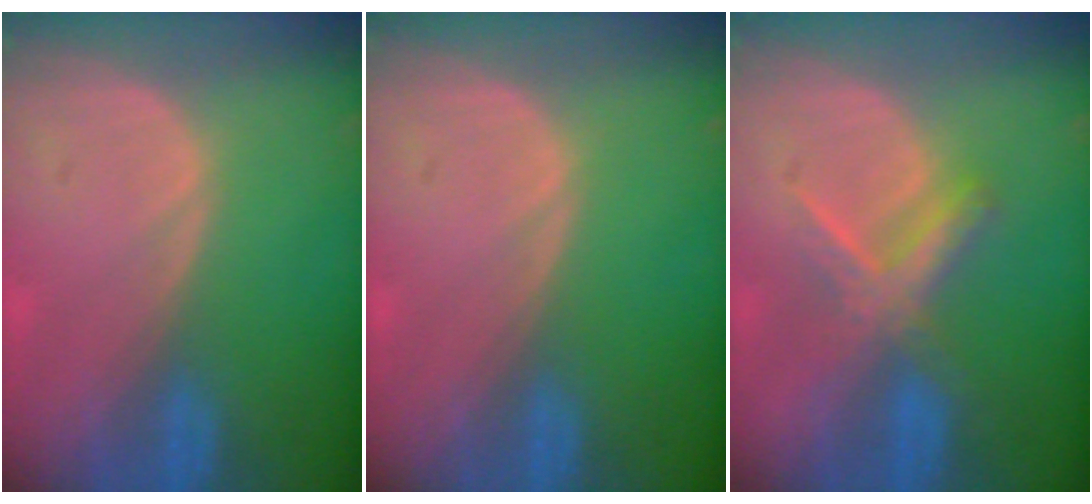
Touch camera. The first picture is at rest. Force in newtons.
{"total": 0.0}
{"total": 5.5, "press": 5.4, "slide": 0.5}